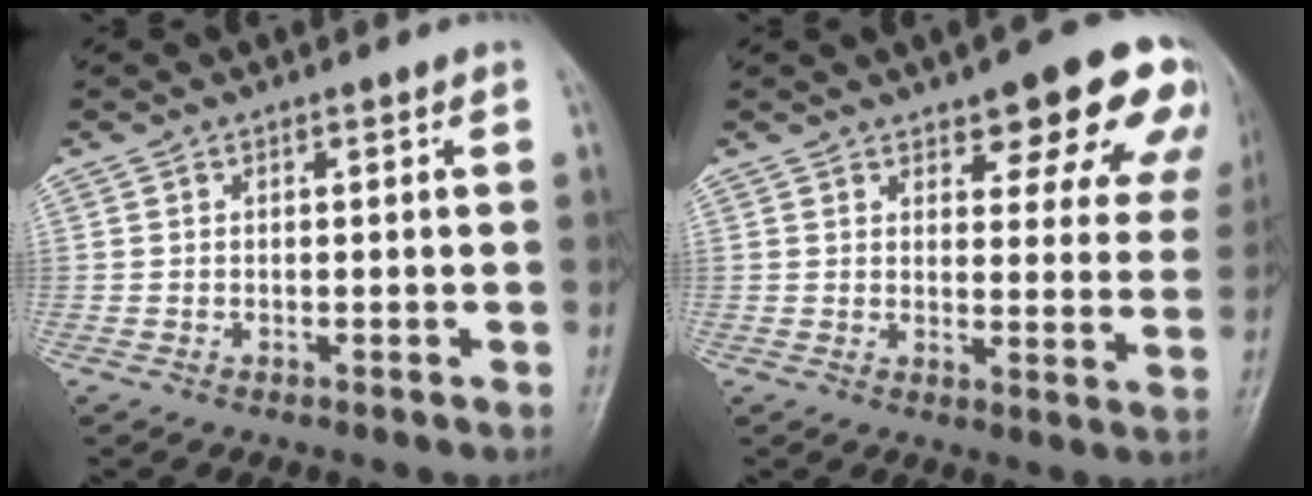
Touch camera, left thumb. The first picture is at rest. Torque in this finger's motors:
{"motor_torque": [0.39, 0.42, 0.73, -0.34, 0.03]}